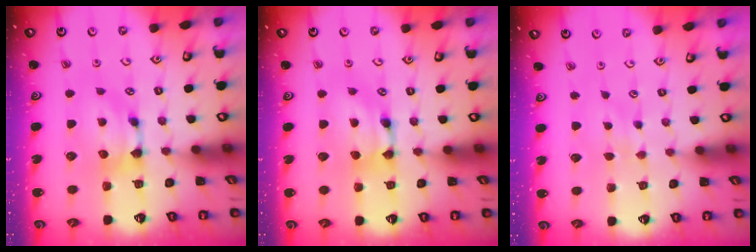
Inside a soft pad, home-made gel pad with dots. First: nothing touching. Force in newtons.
{"total": 2.0, "press": 2.0, "slide": 0.1}
{"total": 3.5, "press": 3.5, "slide": 0.4}